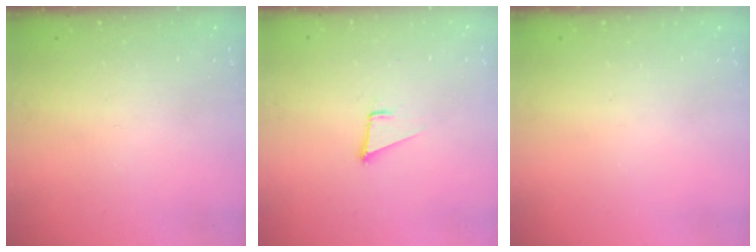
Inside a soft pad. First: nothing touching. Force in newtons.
{"total": 1.9, "press": 1.9, "slide": 0.1}
{"total": 0.0}